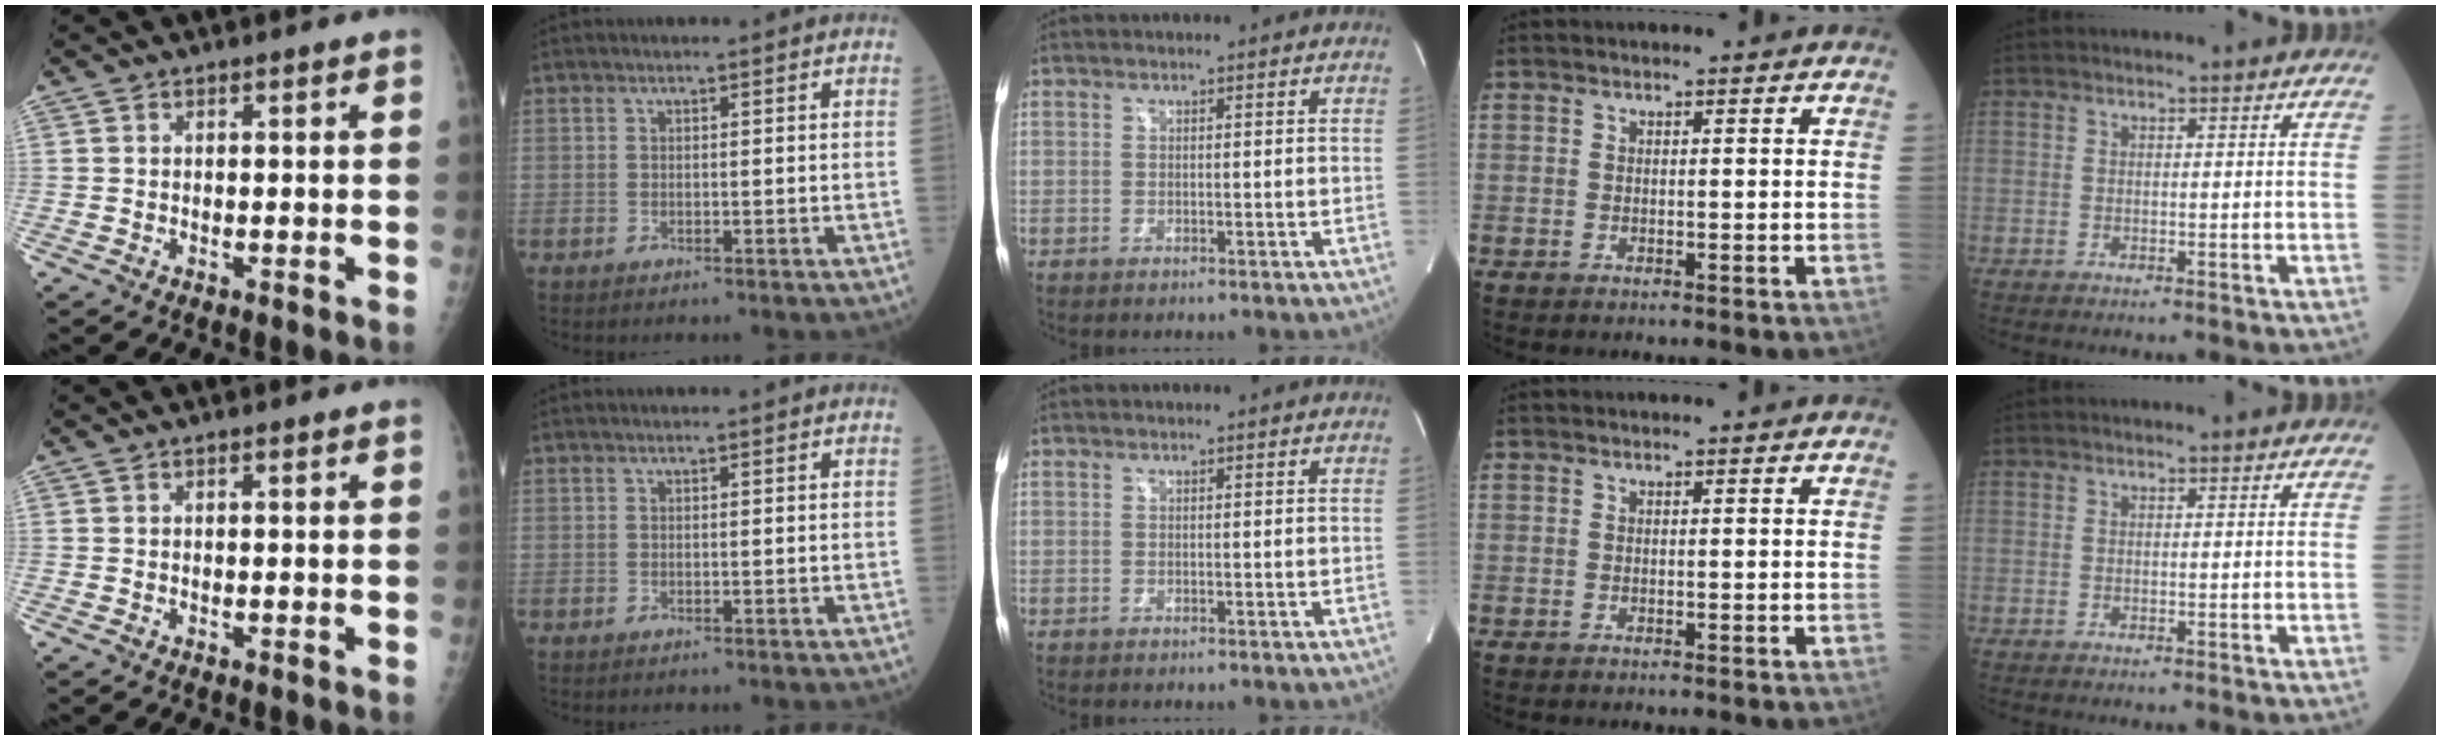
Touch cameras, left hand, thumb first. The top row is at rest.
{}